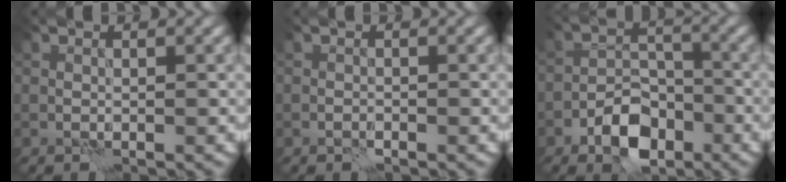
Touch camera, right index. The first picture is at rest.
{"total": 0.7, "force": [-0.5, 0.4, 0.3], "torque": [-0.006, 0.001, -0.010]}
{"total": 5.8, "force": [-3.4, 3.3, 3.4], "torque": [-0.052, 0.001, -0.066]}